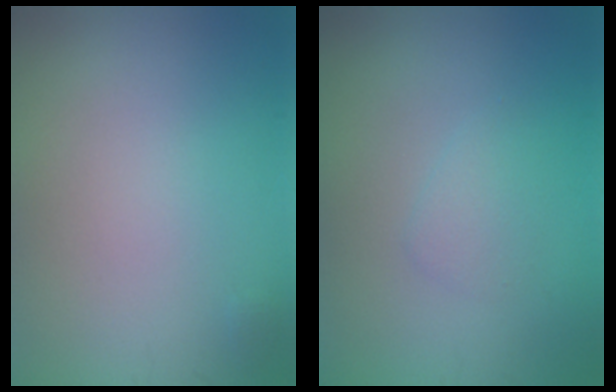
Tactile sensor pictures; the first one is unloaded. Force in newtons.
{"total": 1.1, "press": 1.1, "slide": 0.1}